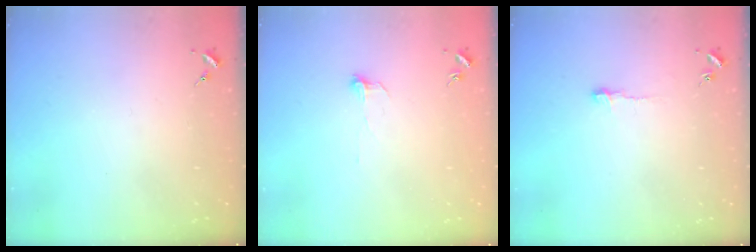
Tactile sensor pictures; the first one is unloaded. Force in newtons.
{"total": 4.3, "press": 4.2, "slide": 0.4}
{"total": 4.0, "press": 4.0, "slide": 0.4}